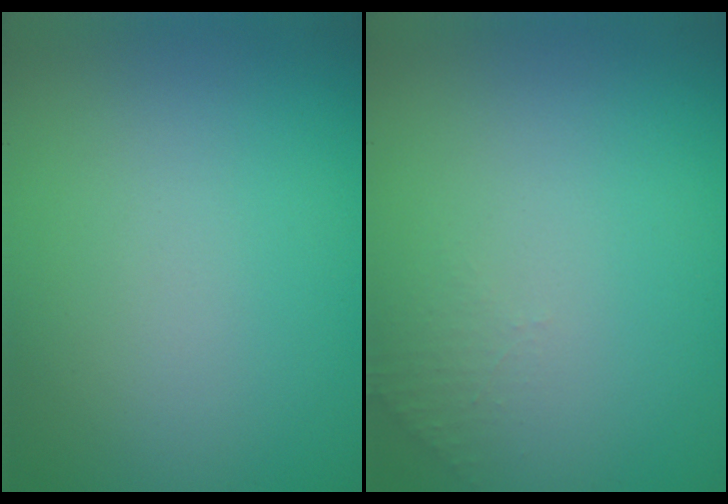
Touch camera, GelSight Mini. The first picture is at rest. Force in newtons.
{"total": 1.0, "press": 0.9, "slide": 0.3}